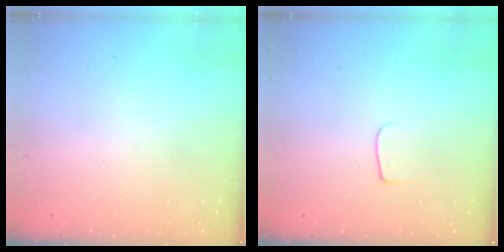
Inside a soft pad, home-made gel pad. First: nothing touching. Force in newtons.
{"total": 4.5, "press": 4.4, "slide": 0.6}